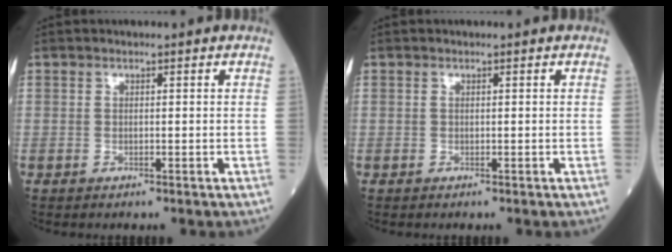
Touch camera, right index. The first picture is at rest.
{"total": 0.0}